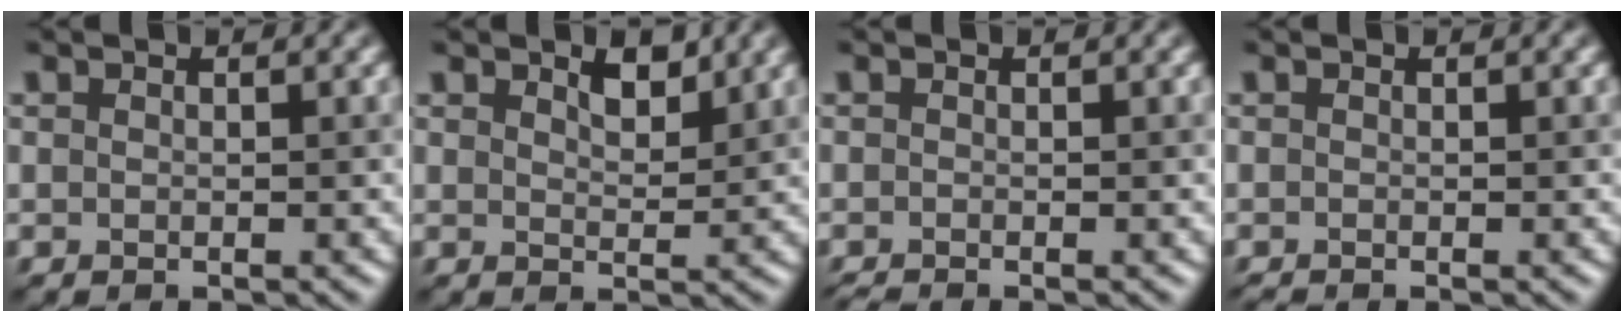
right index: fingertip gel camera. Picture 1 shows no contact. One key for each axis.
{"total": 2.0, "fx": 1.5, "fy": 0.8, "fz": 1.1, "tx": -0.018, "ty": 0.004, "tz": 0.029}
{"total": 1.0, "fx": -1.0, "fy": 0.0, "fz": 0.2, "tx": 0.003, "ty": -0.003, "tz": -0.014}
{"total": 0.6, "fx": -0.6, "fy": 0.0, "fz": -0.1, "tx": 0.008, "ty": -0.002, "tz": -0.004}